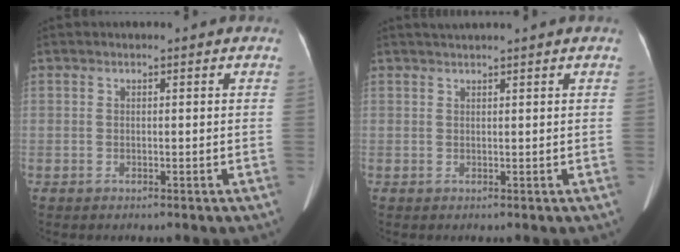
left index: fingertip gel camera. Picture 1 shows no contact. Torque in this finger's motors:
{"motor_torque": [0.11, -0.40, -0.01, 0.03]}